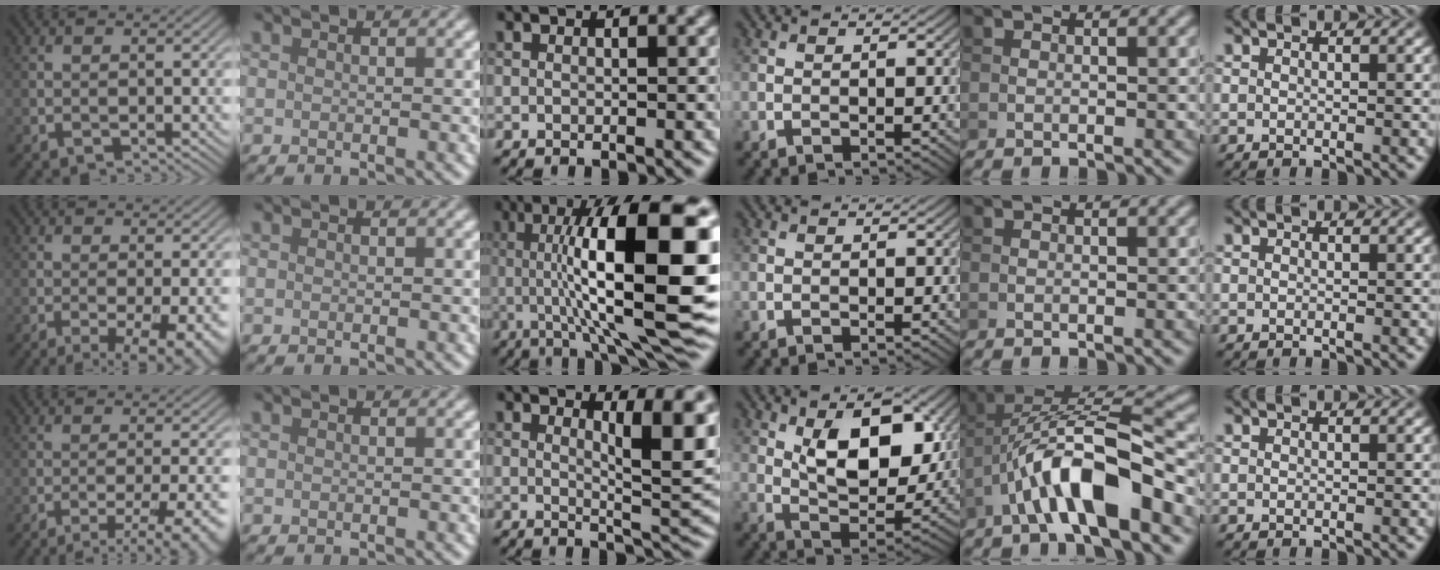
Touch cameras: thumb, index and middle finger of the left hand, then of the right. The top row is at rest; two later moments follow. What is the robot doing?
{"motion": "unscrew", "object": "dispenser bottle"}